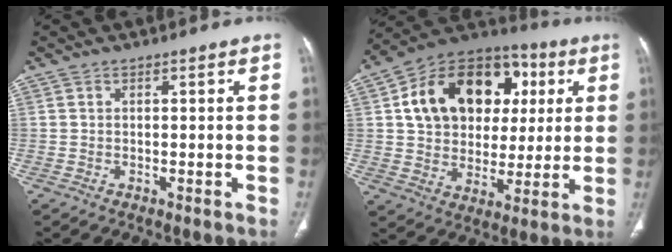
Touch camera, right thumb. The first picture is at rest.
{"total": 22.0, "force": [6.1, 15.4, 14.5], "torque": [-0.202, 0.011, 0.095]}